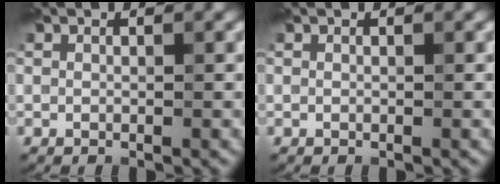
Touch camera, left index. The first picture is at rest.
{"total": 0.0}